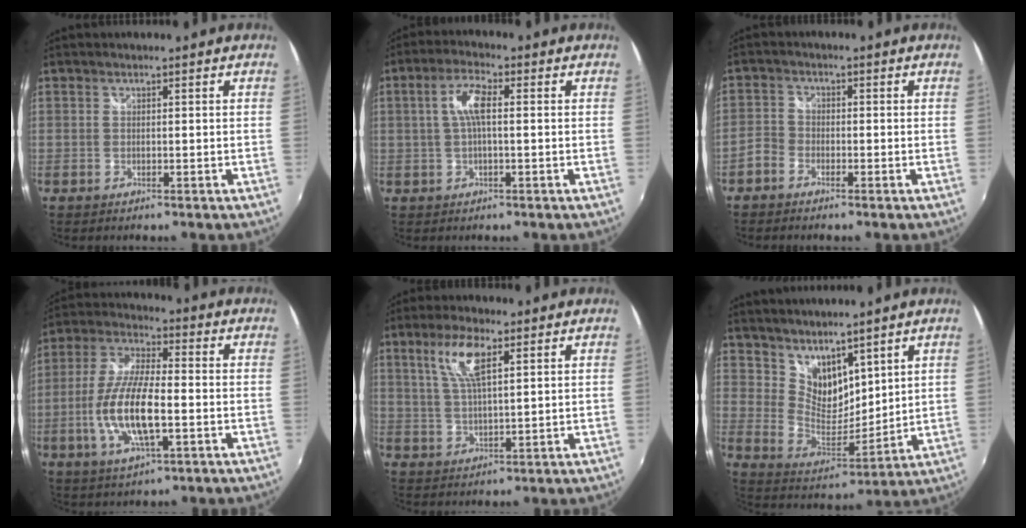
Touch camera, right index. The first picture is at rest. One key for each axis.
{"total": 5.4, "fx": 0.5, "fy": 1.4, "fz": 5.2, "tx": -0.102, "ty": 0.009, "tz": 0.011}
{"total": 3.0, "fx": -2.0, "fy": 2.0, "fz": 0.8, "tx": -0.021, "ty": 0.008, "tz": -0.046}
{"total": 14.2, "fx": -3.2, "fy": 4.5, "fz": 13.0, "tx": -0.269, "ty": -0.006, "tz": -0.062}
{"total": 7.6, "fx": 3.5, "fy": 2.0, "fz": 6.5, "tx": -0.129, "ty": 0.005, "tz": 0.071}
{"total": 10.6, "fx": 8.1, "fy": 5.5, "fz": 4.3, "tx": -0.076, "ty": 0.000, "tz": 0.164}